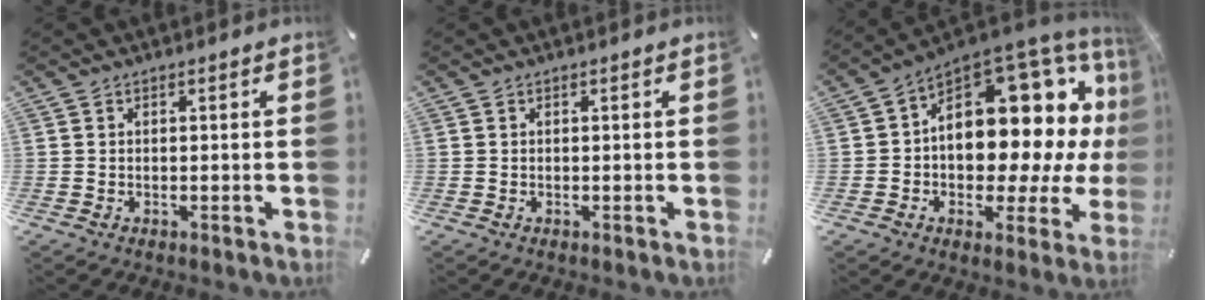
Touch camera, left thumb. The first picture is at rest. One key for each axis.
{"total": 0.0}
{"total": 17.7, "fx": 5.5, "fy": 11.4, "fz": 12.5, "tx": -0.141, "ty": -0.081, "tz": 0.092}